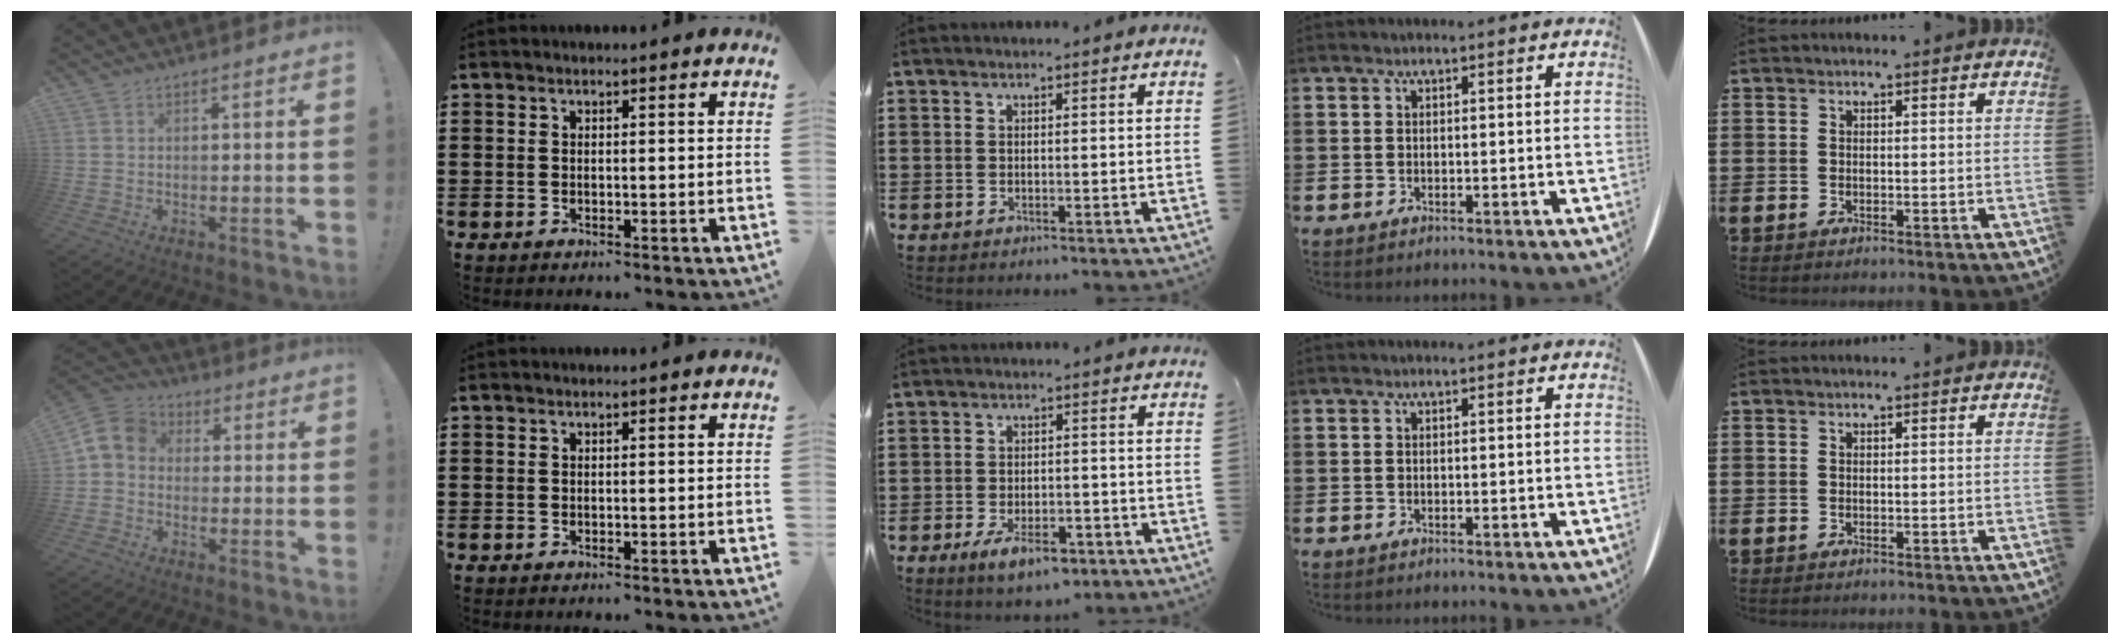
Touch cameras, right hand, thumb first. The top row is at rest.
{"thumb": {"total": 7.6, "force": [-0.3, 6.3, 4.2], "torque": [-0.077, 0.015, -0.001]}, "middle": {"total": 5.4, "force": [-3.5, 2.1, 3.5], "torque": [-0.065, 0.004, -0.065]}}